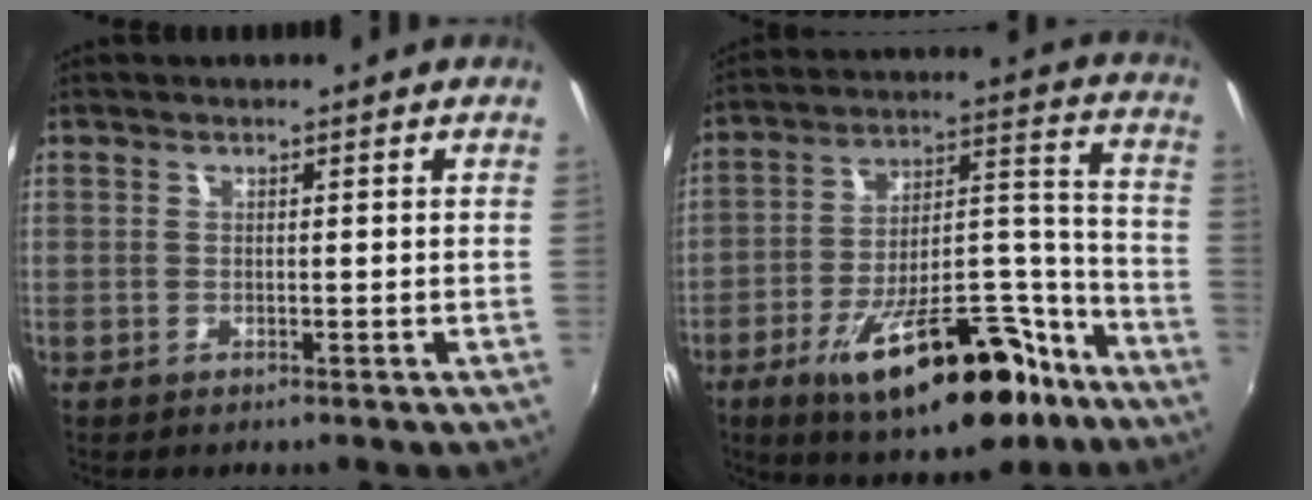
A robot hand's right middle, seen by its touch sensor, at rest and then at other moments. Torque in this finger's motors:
{"motor_torque": [1.16, -0.98, 0.66, 0.21]}